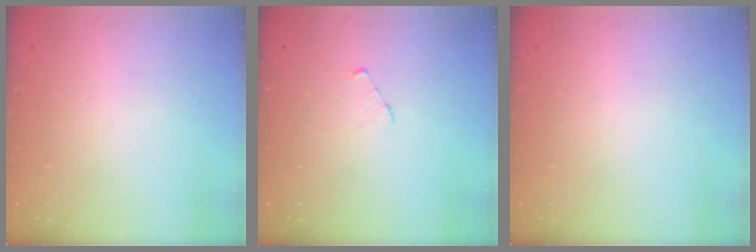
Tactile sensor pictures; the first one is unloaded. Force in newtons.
{"total": 2.9, "press": 2.8, "slide": 0.3}
{"total": 0.0}